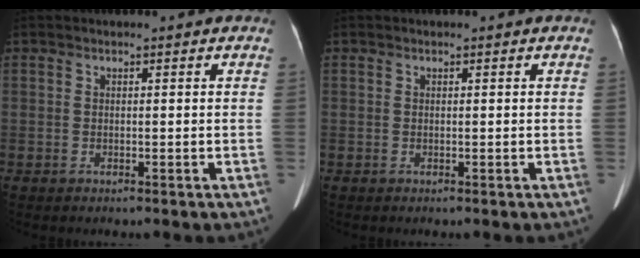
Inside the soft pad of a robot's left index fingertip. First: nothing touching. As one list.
[{"total": 0.0}]